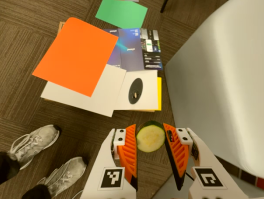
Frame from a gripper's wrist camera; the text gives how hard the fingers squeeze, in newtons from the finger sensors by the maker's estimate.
{"total": 10.4, "left": 11.4, "right": 9.4}